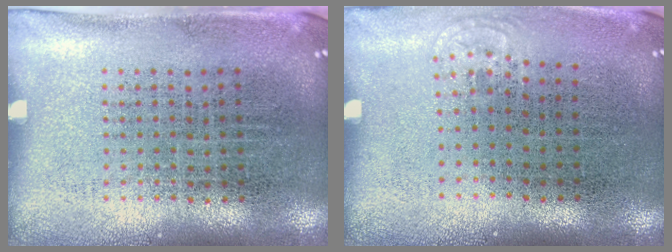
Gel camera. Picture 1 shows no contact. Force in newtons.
{"total": 0.6, "press": 0.5, "slide": 0.3}